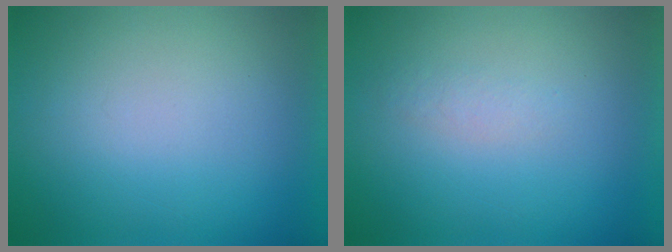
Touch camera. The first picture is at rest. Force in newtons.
{"total": 1.3}